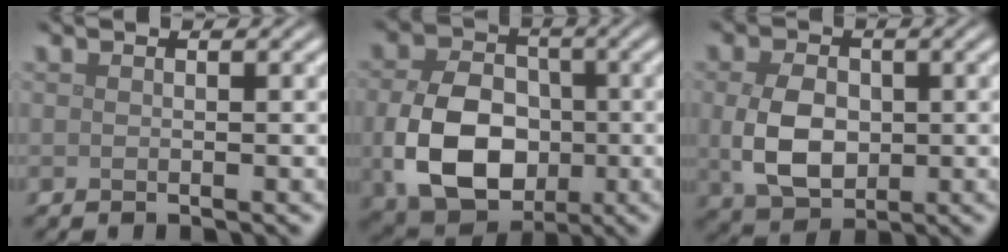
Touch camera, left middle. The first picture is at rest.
{"total": 9.3, "force": [-1.5, 6.8, 6.2], "torque": [-0.133, -0.017, -0.026]}
{"total": 5.3, "force": [-0.2, 3.8, 3.7], "torque": [-0.083, -0.007, 0.000]}